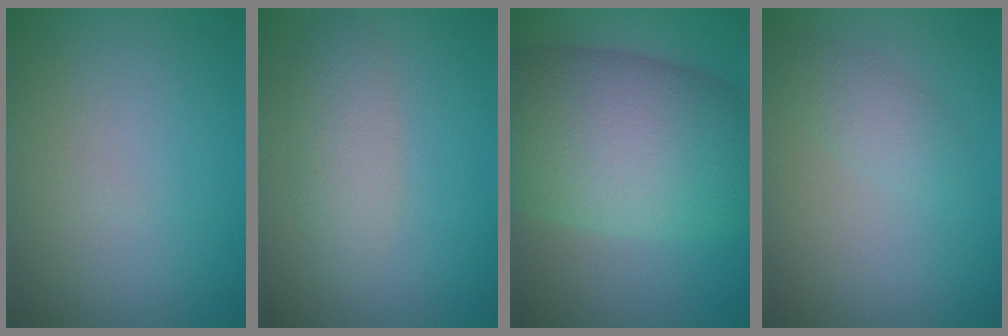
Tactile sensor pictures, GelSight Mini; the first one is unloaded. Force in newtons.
{"total": 2.9, "press": 2.9, "slide": 0.1}
{"total": 13.1, "press": 13.1, "slide": 0.3}
{"total": 1.8, "press": 1.8, "slide": 0.1}